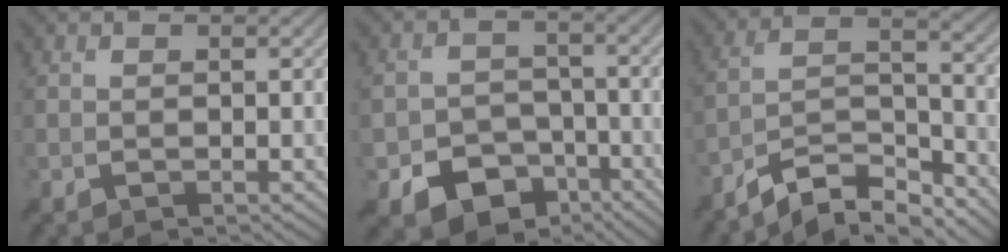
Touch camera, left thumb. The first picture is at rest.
{"total": 8.8, "force": [-5.3, 6.2, 3.2], "torque": [-0.057, -0.017, -0.090]}
{"total": 9.3, "force": [-7.9, 2.2, 4.3], "torque": [-0.077, 0.010, -0.153]}